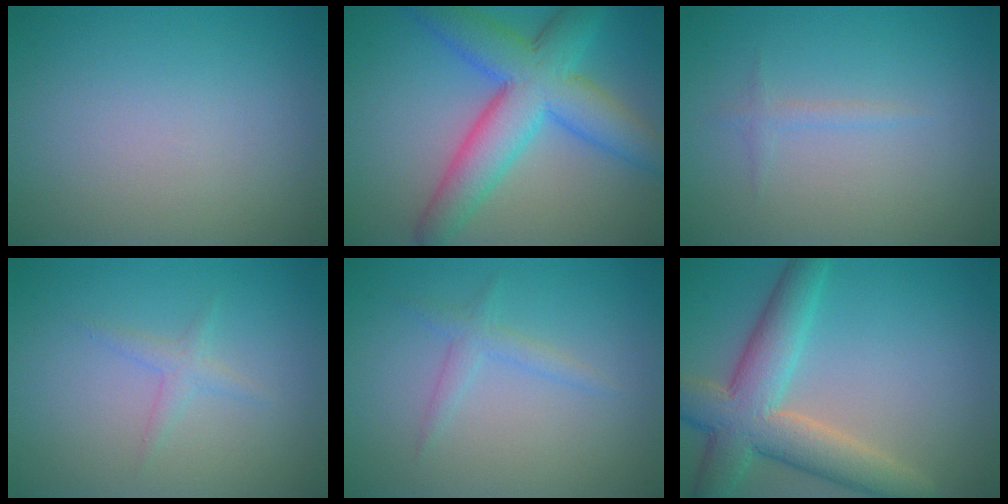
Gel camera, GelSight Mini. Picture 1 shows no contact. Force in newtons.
{"total": 8.9, "press": 8.9, "slide": 0.2}
{"total": 0.8, "press": 0.8, "slide": 0.0}
{"total": 1.3, "press": 1.3, "slide": 0.0}
{"total": 1.6, "press": 1.6, "slide": 0.1}
{"total": 7.5, "press": 7.5, "slide": 0.6}